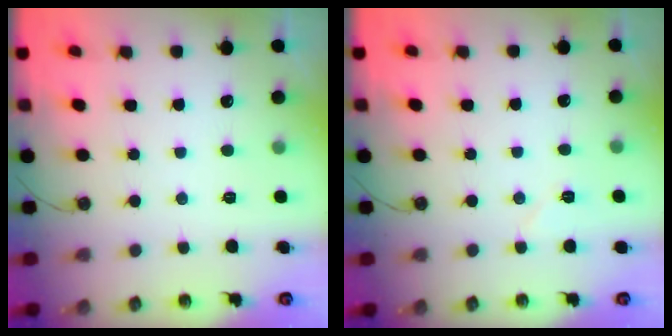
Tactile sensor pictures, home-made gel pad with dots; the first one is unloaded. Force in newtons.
{"total": 4.8, "press": 4.5, "slide": 1.8}